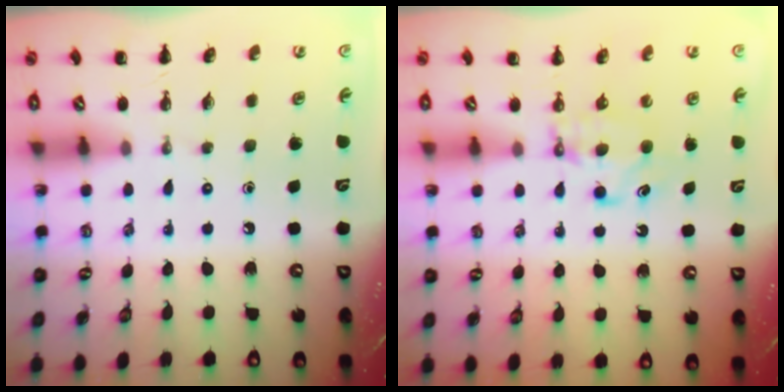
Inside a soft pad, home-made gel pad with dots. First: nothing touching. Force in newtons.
{"total": 5.0, "press": 4.9, "slide": 1.1}